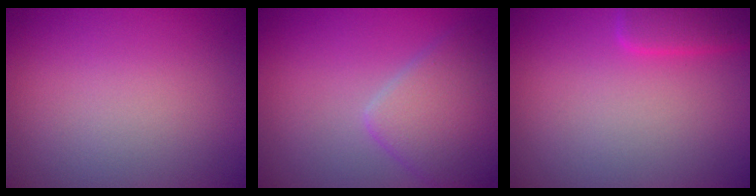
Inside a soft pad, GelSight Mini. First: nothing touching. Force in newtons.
{"total": 4.8, "press": 4.8, "slide": 0.2}
{"total": 2.9, "press": 2.9, "slide": 0.2}